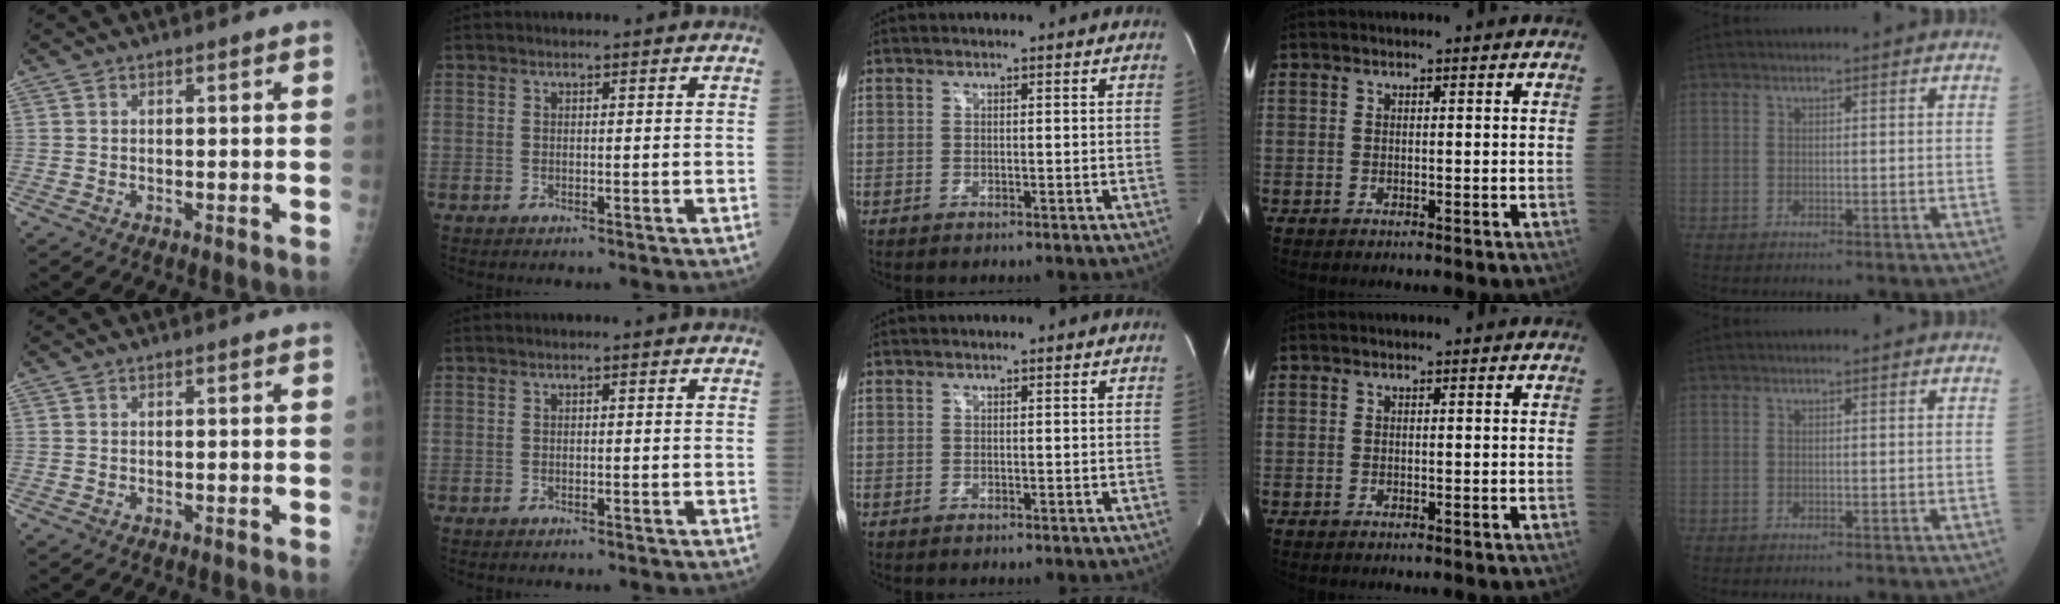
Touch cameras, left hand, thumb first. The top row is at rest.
{}